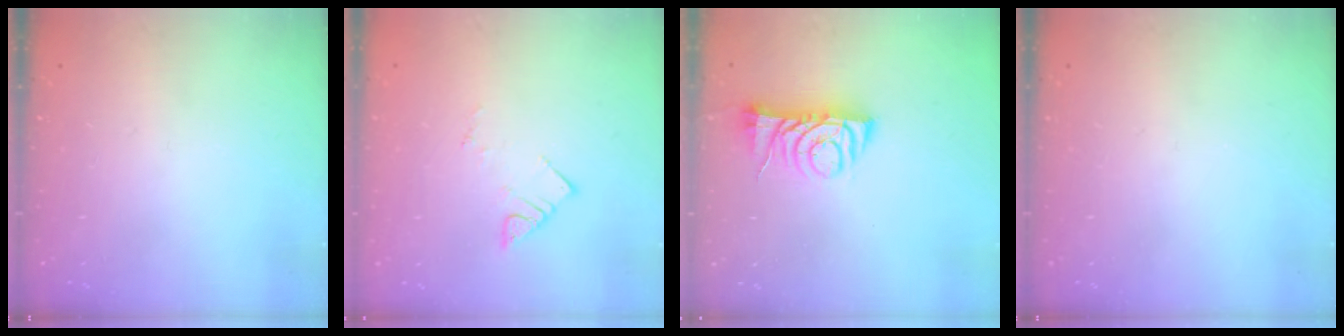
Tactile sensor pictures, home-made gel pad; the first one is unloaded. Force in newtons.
{"total": 4.2, "press": 4.1, "slide": 0.5}
{"total": 7.4, "press": 7.3, "slide": 1.0}
{"total": 0.0}